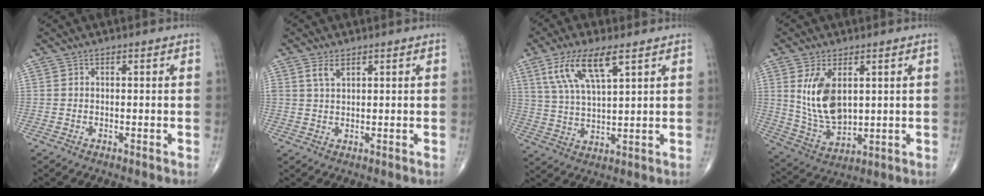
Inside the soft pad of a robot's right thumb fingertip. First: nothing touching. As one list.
[{"total": 2.8, "force": [1.6, 1.3, 1.9], "torque": [-0.036, -0.002, 0.036]}, {"total": 10.9, "force": [5.5, 3.4, 8.8], "torque": [-0.179, -0.014, 0.113]}, {"total": 11.3, "force": [2.9, 6.2, 8.9], "torque": [-0.157, -0.020, 0.070]}]